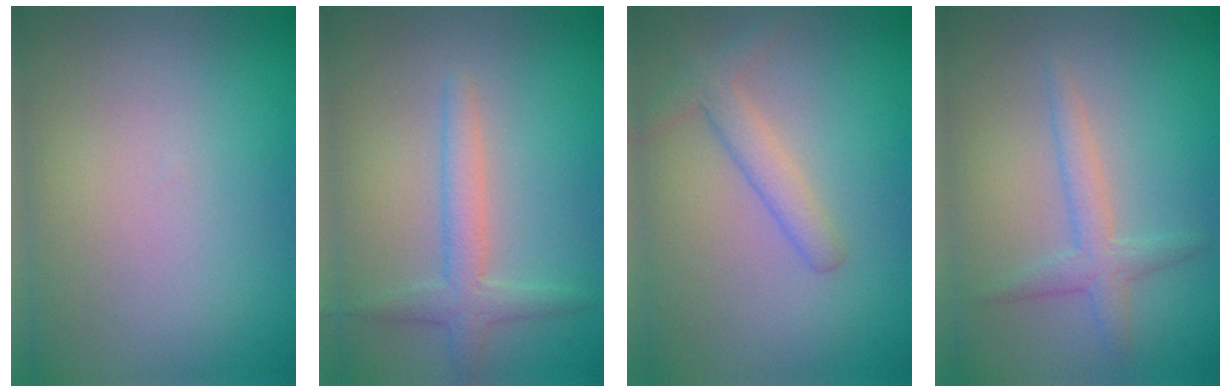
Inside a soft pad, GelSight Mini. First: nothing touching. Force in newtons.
{"total": 2.7, "press": 2.7, "slide": 0.1}
{"total": 2.5, "press": 2.5, "slide": 0.2}
{"total": 2.3, "press": 2.3, "slide": 0.1}